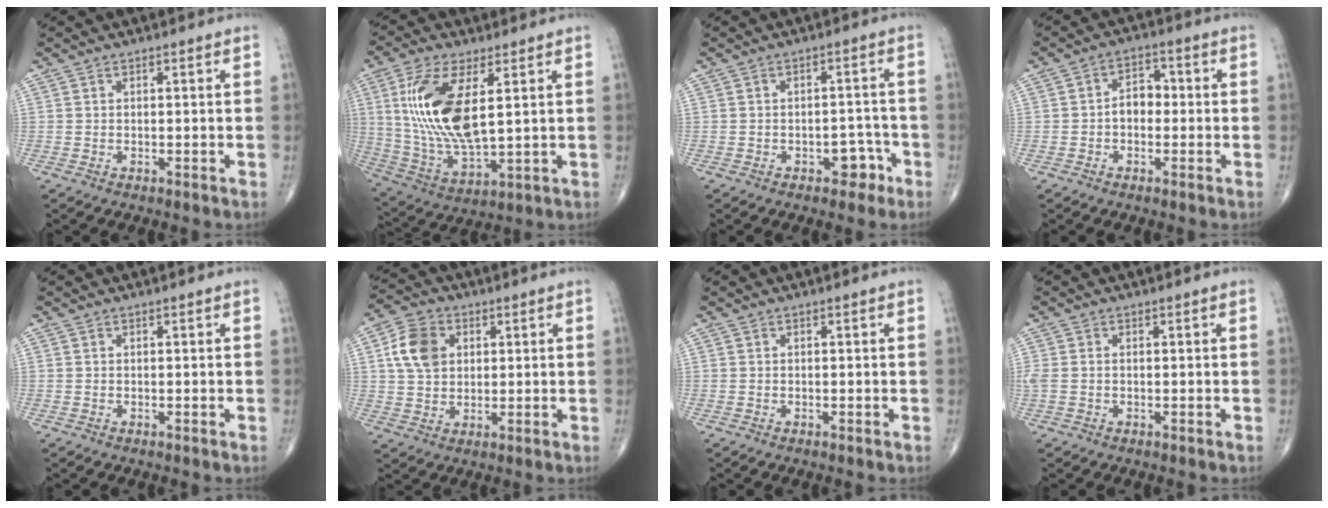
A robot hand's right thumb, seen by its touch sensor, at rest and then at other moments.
{"total": 17.0, "force": [3.9, 7.0, 15.0], "torque": [-0.313, -0.021, 0.085]}
{"total": 4.3, "force": [-2.3, 2.6, 2.4], "torque": [-0.009, 0.027, -0.031]}
{"total": 4.6, "force": [-0.6, 3.3, 3.2], "torque": [-0.032, 0.021, -0.020]}
{"total": 0.0}
{"total": 8.9, "force": [2.2, 6.7, 5.5], "torque": [-0.088, 0.002, 0.039]}
{"total": 0.0}
{"total": 2.5, "force": [-0.1, 1.6, 2.0], "torque": [-0.069, 0.007, 0.000]}